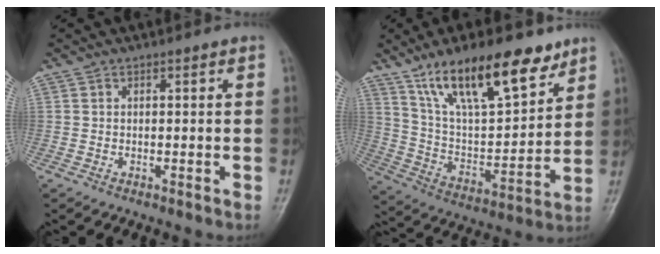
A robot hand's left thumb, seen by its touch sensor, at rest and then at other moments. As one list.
[{"total": 20.9, "force": [13.5, 7.7, 14.0], "torque": [-0.196, -0.051, 0.245]}]